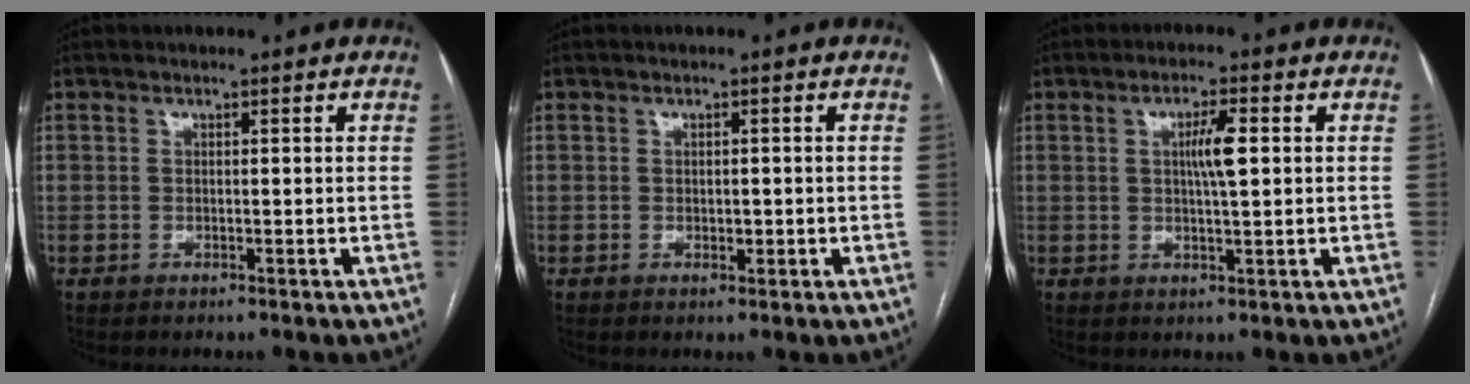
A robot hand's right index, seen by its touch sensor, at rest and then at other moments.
{"total": 1.4, "force": [-0.2, 0.8, 1.1], "torque": [-0.016, -0.001, 0.000]}
{"total": 4.5, "force": [0.8, 0.4, 4.5], "torque": [-0.079, 0.002, 0.013]}